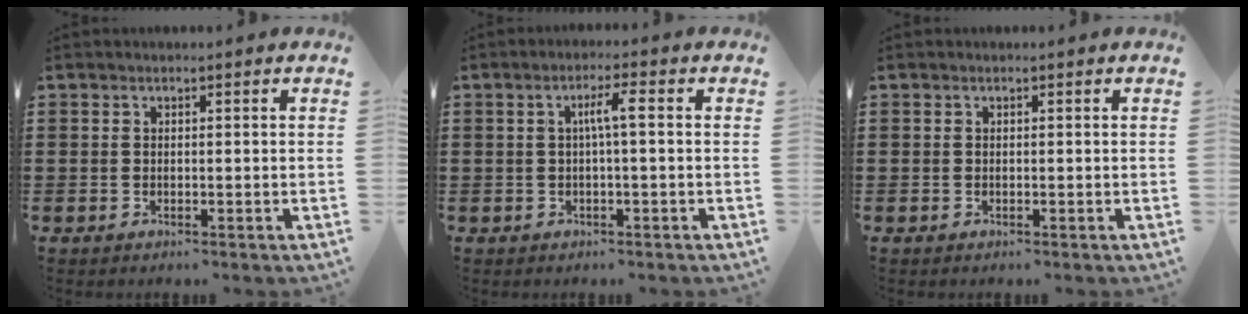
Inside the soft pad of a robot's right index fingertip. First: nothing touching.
{"total": 3.4, "force": [0.0, 0.2, 3.4], "torque": [-0.064, 0.004, -0.004]}
{"total": 0.0}